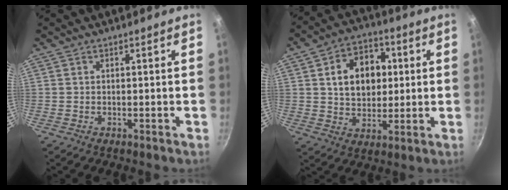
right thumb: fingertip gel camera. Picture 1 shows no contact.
{"total": 13.5, "force": [2.5, 9.9, 8.8], "torque": [-0.098, 0.007, 0.036]}